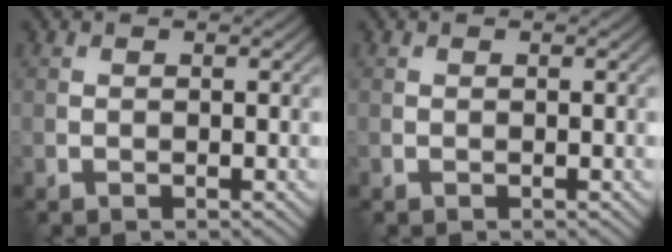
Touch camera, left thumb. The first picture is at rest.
{"total": 0.0}